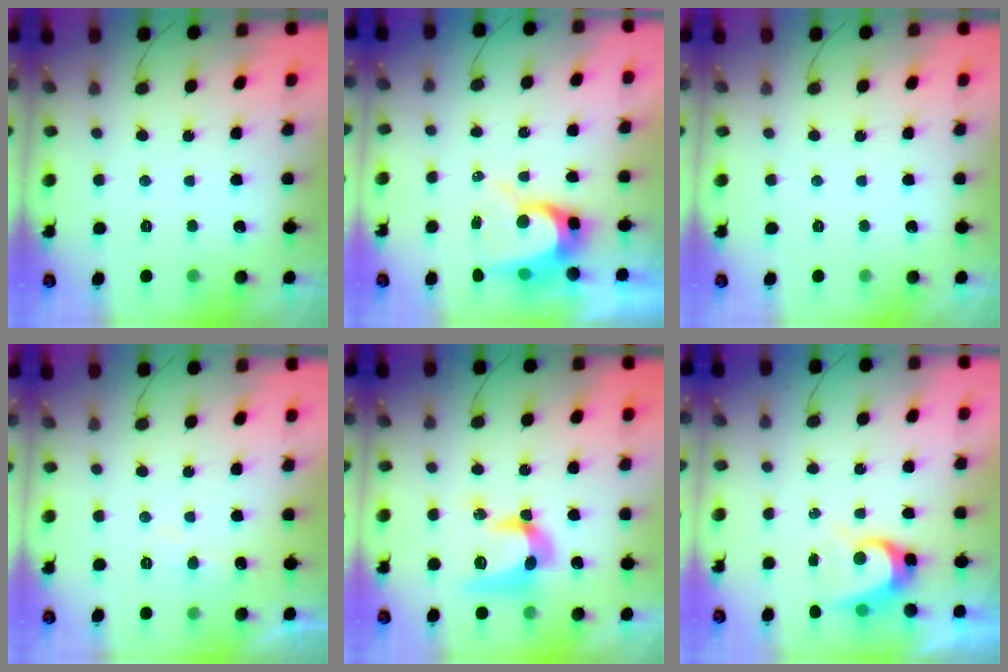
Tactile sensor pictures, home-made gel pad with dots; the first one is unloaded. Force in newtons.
{"total": 8.4, "press": 8.3, "slide": 0.8}
{"total": 0.0}
{"total": 5.4, "press": 5.4, "slide": 0.2}
{"total": 12.0, "press": 11.9, "slide": 0.7}
{"total": 6.3, "press": 6.3, "slide": 0.5}